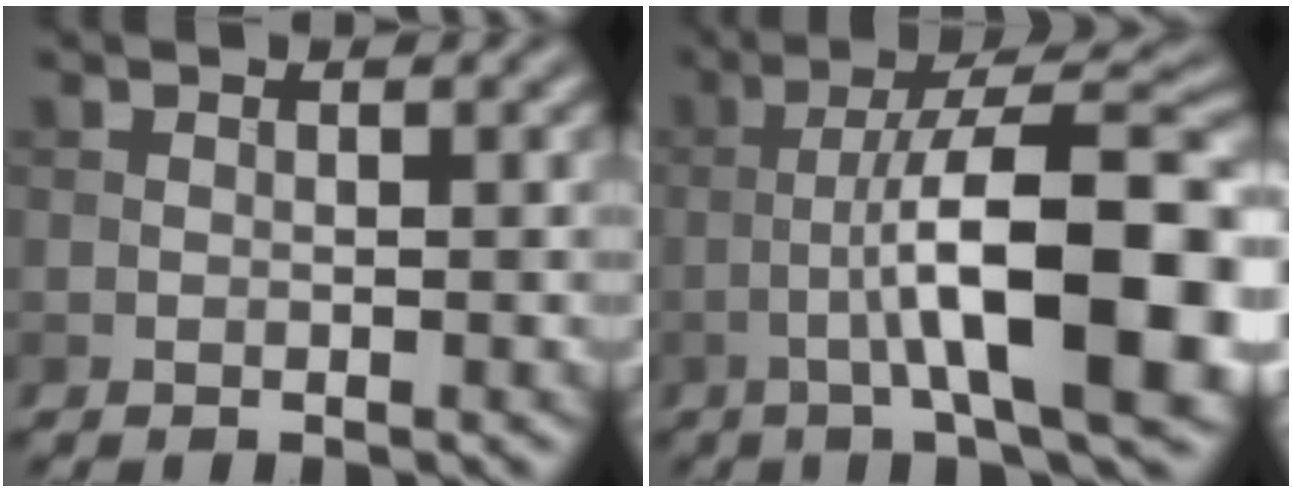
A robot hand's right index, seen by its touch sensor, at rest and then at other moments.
{"total": 12.9, "force": [-2.7, 2.7, 12.3], "torque": [-0.183, 0.018, -0.040]}